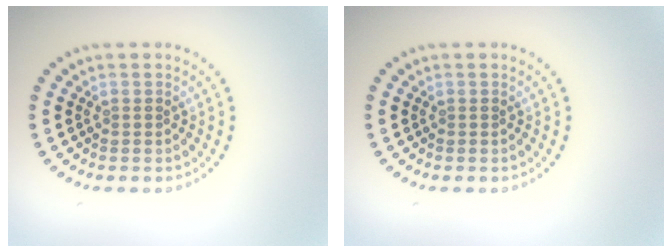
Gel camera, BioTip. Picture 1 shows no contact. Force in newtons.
{"total": 0.0}